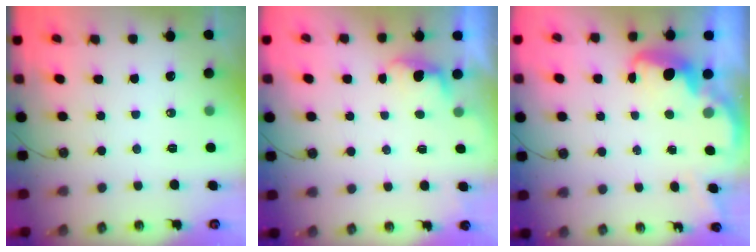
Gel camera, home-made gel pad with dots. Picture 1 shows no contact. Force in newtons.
{"total": 1.3, "press": 1.0, "slide": 0.8}
{"total": 2.6, "press": 2.6, "slide": 0.4}